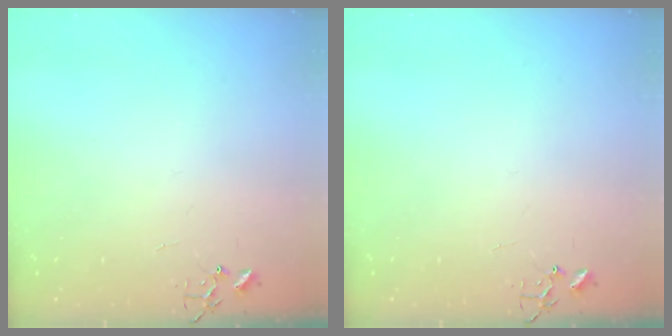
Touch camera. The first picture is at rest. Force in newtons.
{"total": 0.0}